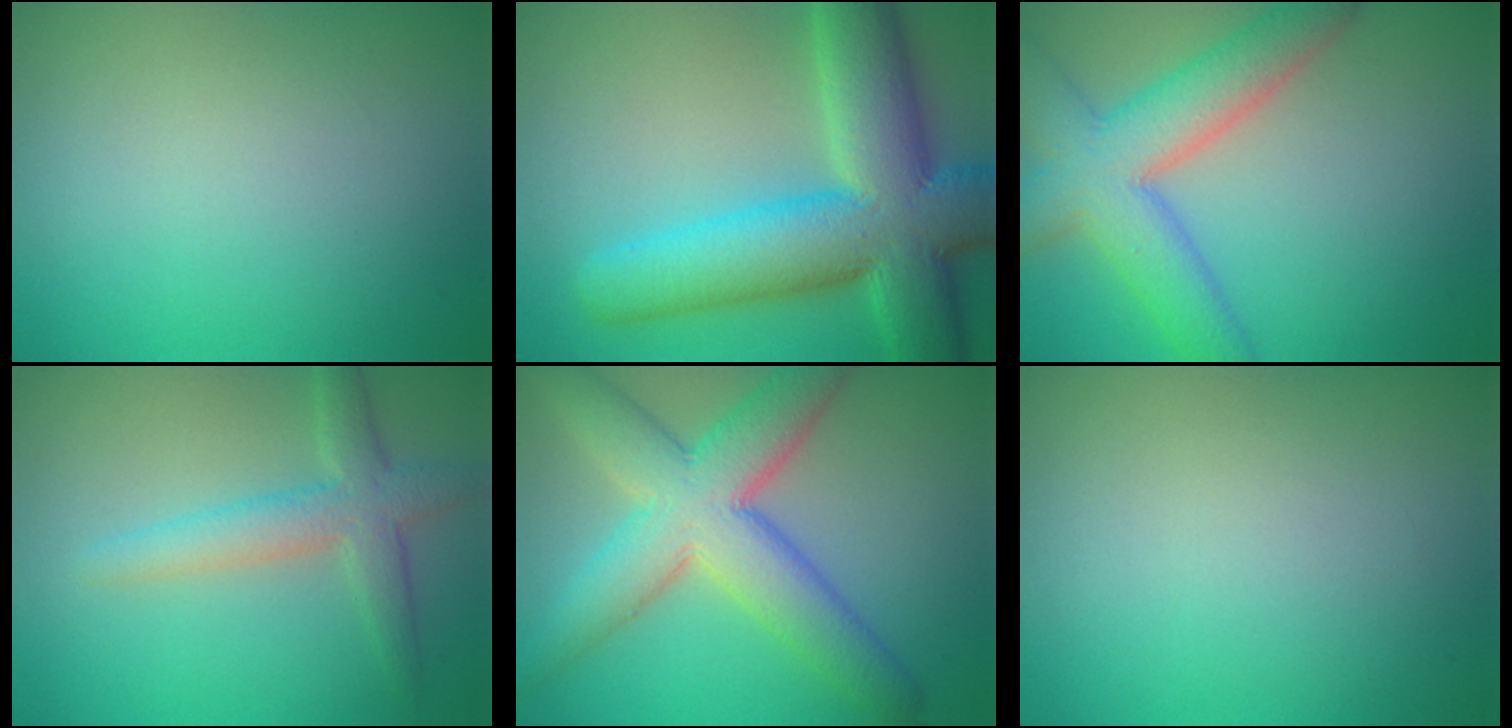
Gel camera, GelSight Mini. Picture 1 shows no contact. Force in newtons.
{"total": 12.7, "press": 12.7, "slide": 0.5}
{"total": 7.6, "press": 7.6, "slide": 0.4}
{"total": 3.7, "press": 3.7, "slide": 0.1}
{"total": 9.1, "press": 9.1, "slide": 0.3}
{"total": 0.0}